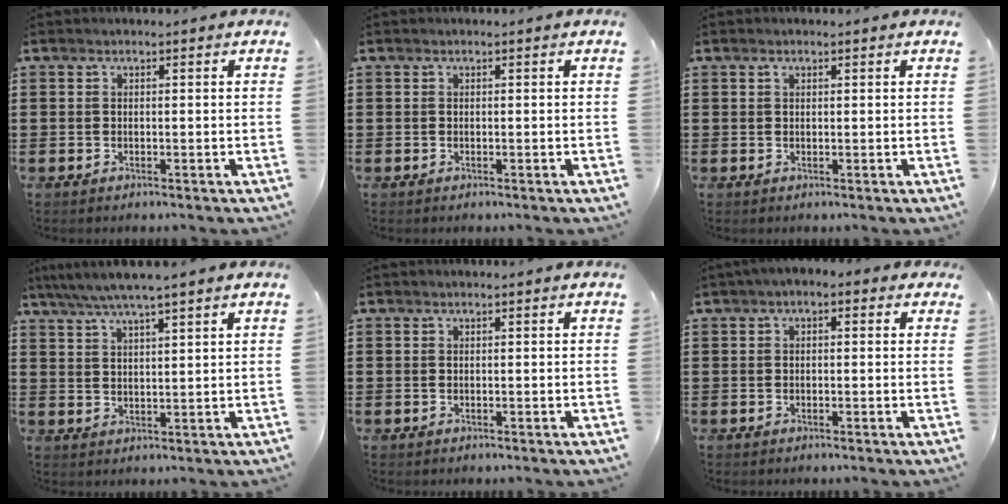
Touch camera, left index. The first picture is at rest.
{"total": 0.0}
{"total": 0.7, "force": [0.5, 0.3, 0.5], "torque": [-0.010, 0.003, 0.009]}
{"total": 4.3, "force": [3.5, -0.2, 2.4], "torque": [-0.055, -0.010, 0.062]}
{"total": 0.0}
{"total": 1.6, "force": [-0.2, 0.9, 1.2], "torque": [-0.024, 0.006, -0.007]}